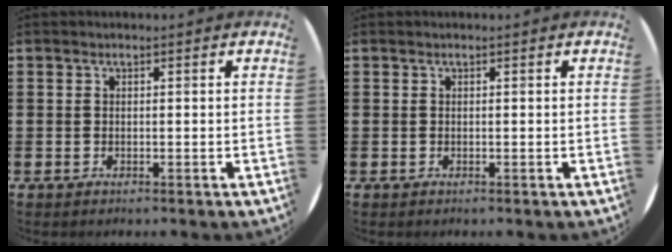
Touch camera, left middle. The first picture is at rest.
{"total": 0.0}